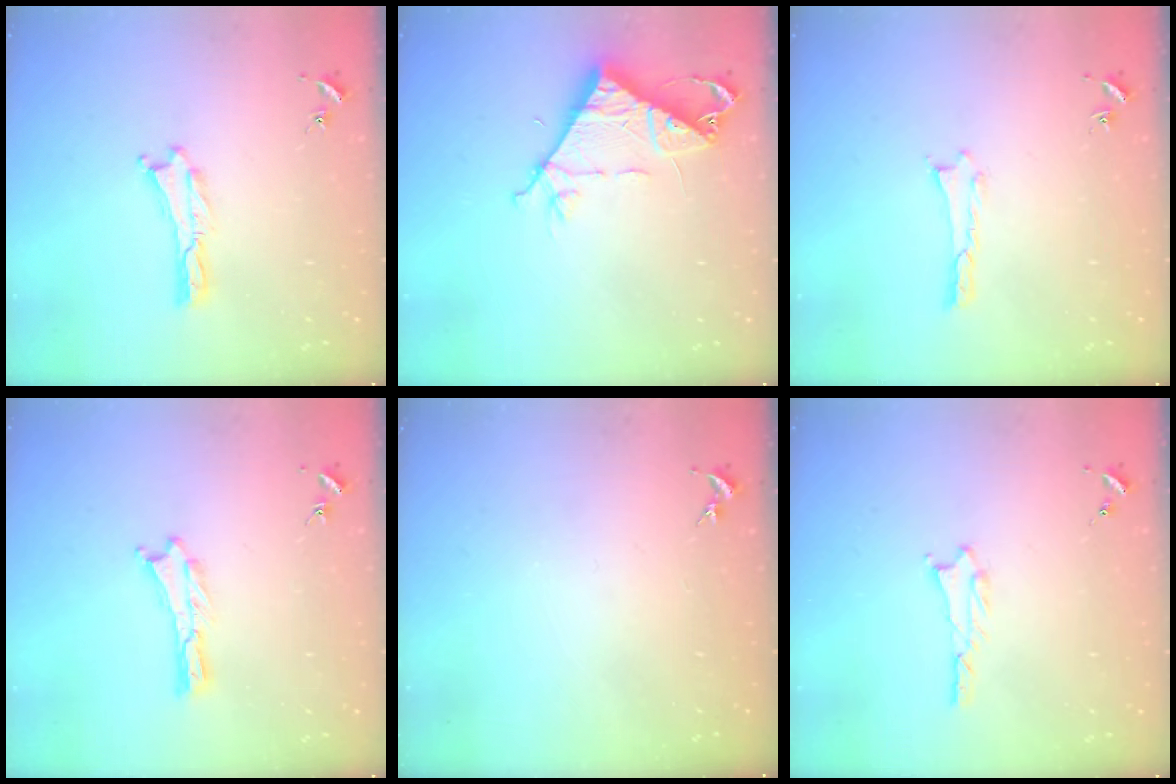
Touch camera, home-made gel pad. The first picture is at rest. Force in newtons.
{"total": 8.8, "press": 8.7, "slide": 0.9}
{"total": 0.0}
{"total": 0.0}
{"total": 0.0}
{"total": 1.0, "press": 1.0, "slide": 0.1}